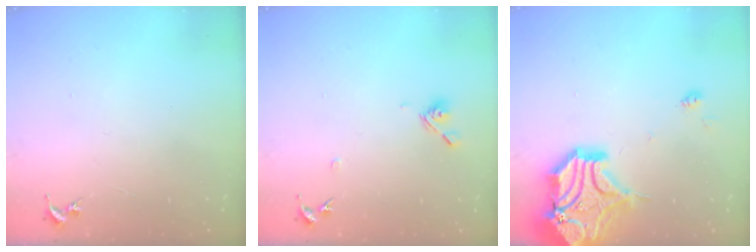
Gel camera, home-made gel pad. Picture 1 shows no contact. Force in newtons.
{"total": 7.5, "press": 7.3, "slide": 1.6}
{"total": 20.7, "press": 20.5, "slide": 3.1}